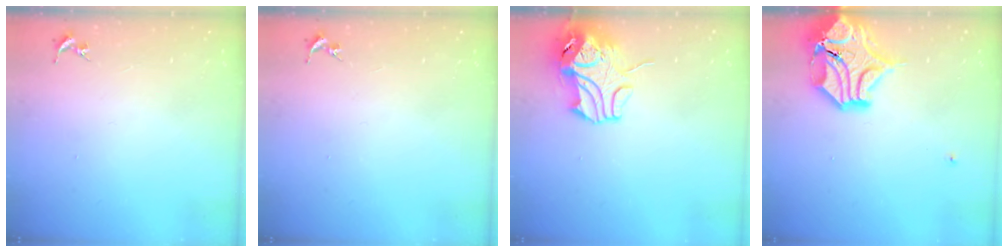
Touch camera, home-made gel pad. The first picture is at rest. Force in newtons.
{"total": 0.0}
{"total": 11.9, "press": 11.8, "slide": 1.7}
{"total": 16.3, "press": 16.1, "slide": 2.5}